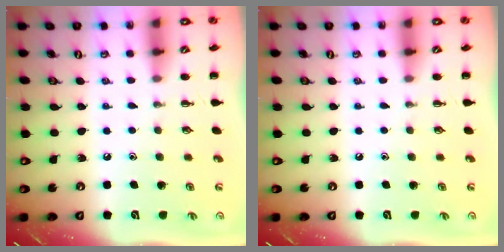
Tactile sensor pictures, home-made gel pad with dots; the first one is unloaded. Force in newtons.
{"total": 0.0}